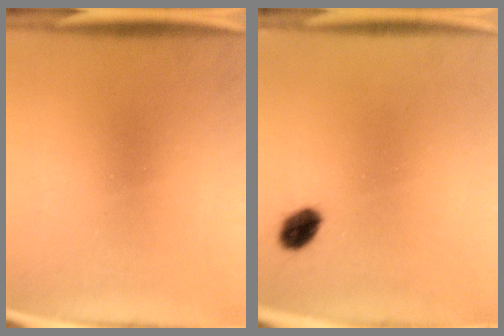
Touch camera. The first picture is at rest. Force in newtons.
{"total": 4.3}